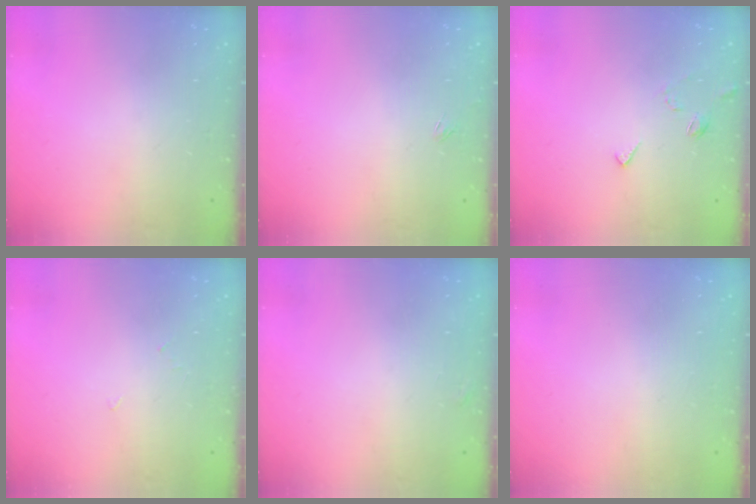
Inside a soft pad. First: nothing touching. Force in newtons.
{"total": 1.8, "press": 1.7, "slide": 0.3}
{"total": 3.7, "press": 3.7, "slide": 0.7}
{"total": 2.6, "press": 2.6, "slide": 0.3}
{"total": 3.8, "press": 3.8, "slide": 0.5}
{"total": 1.8, "press": 1.7, "slide": 0.1}